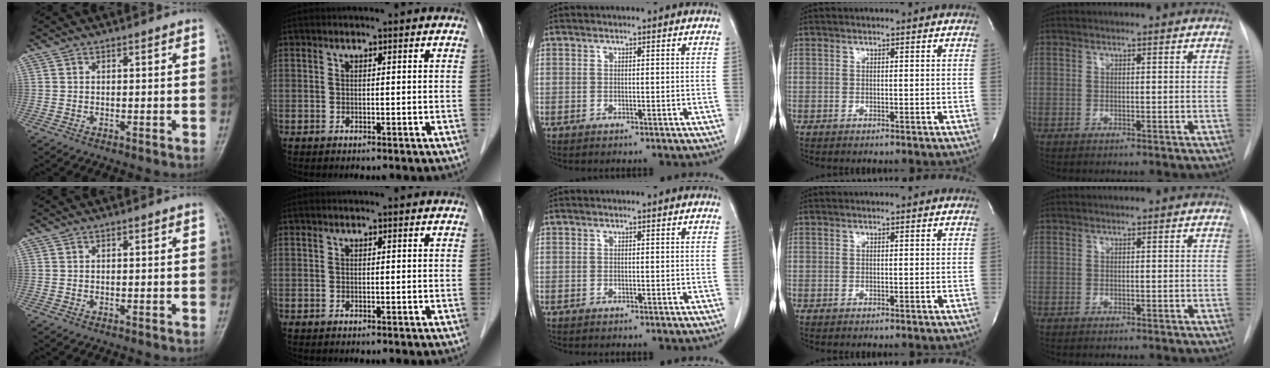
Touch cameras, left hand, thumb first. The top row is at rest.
{}